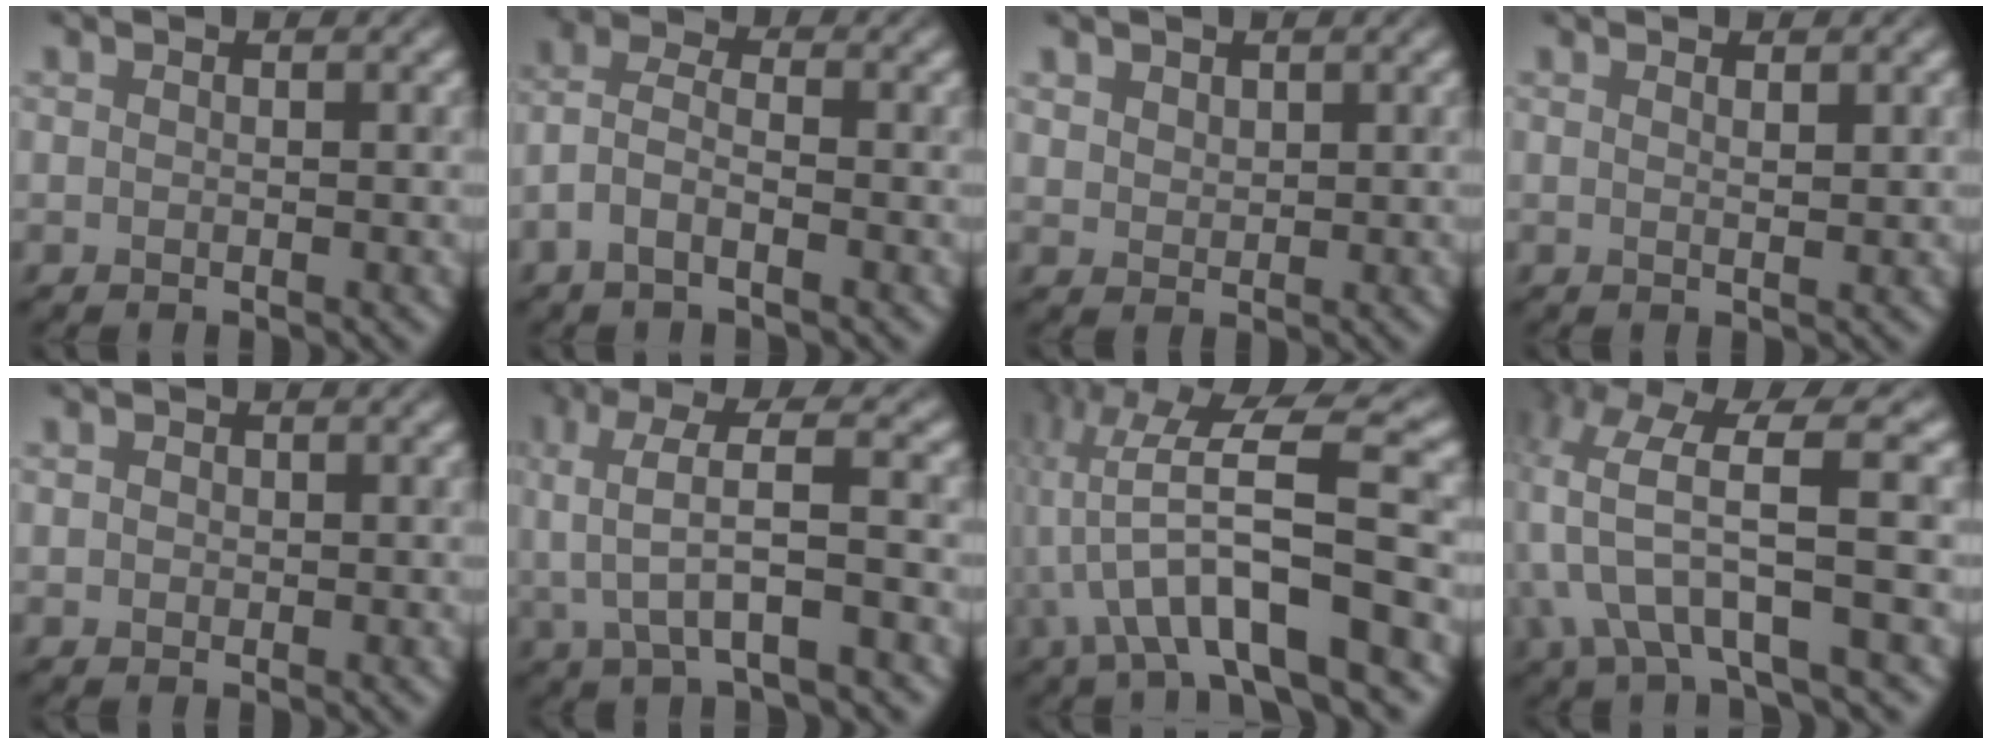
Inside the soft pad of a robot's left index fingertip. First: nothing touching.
{"total": 3.0, "force": [-1.5, 1.3, 2.2], "torque": [-0.049, 0.011, -0.041]}
{"total": 1.4, "force": [0.9, 1.0, 0.2], "torque": [-0.005, 0.004, 0.019]}
{"total": 1.1, "force": [0.5, 0.2, 1.0], "torque": [-0.010, 0.000, 0.009]}
{"total": 1.1, "force": [0.4, 1.0, 0.4], "torque": [-0.004, 0.007, 0.000]}
{"total": 5.5, "force": [0.3, 1.5, 5.3], "torque": [-0.103, 0.010, 0.007]}
{"total": 11.1, "force": [-2.6, 2.9, 10.4], "torque": [-0.192, 0.020, -0.042]}
{"total": 7.1, "force": [-0.9, 2.3, 6.6], "torque": [-0.135, 0.008, -0.014]}